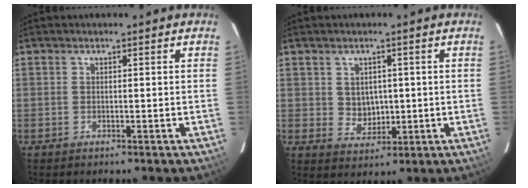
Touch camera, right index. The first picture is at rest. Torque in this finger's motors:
{"motor_torque": [0.04, 0.20, -0.01, 0.00]}